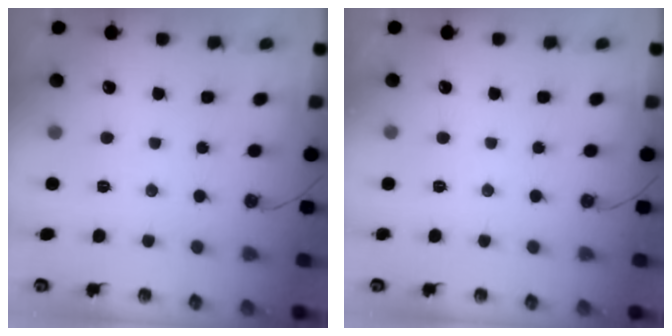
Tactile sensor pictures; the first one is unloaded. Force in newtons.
{"total": 0.0}